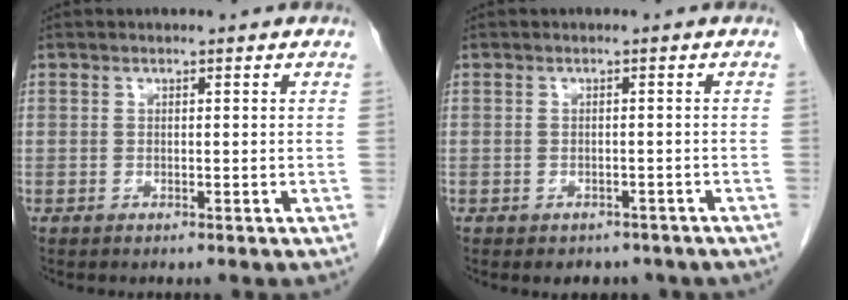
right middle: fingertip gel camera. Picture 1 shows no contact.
{"total": 4.0, "force": [-3.2, 2.2, 0.9], "torque": [-0.007, 0.005, -0.033]}